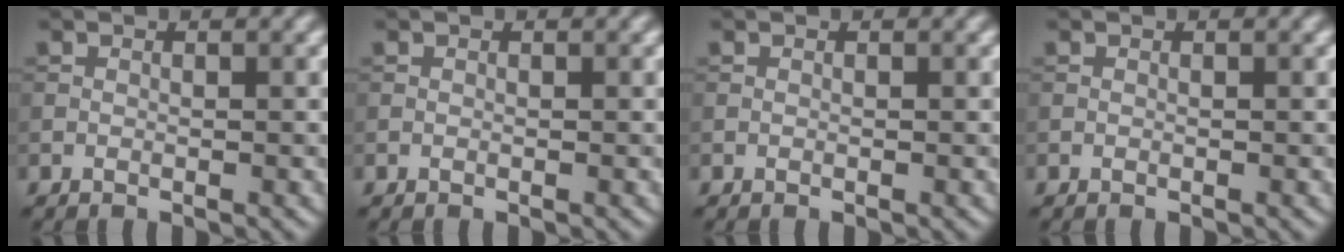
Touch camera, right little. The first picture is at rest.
{"total": 0.0}
{"total": 0.0}
{"total": 0.0}